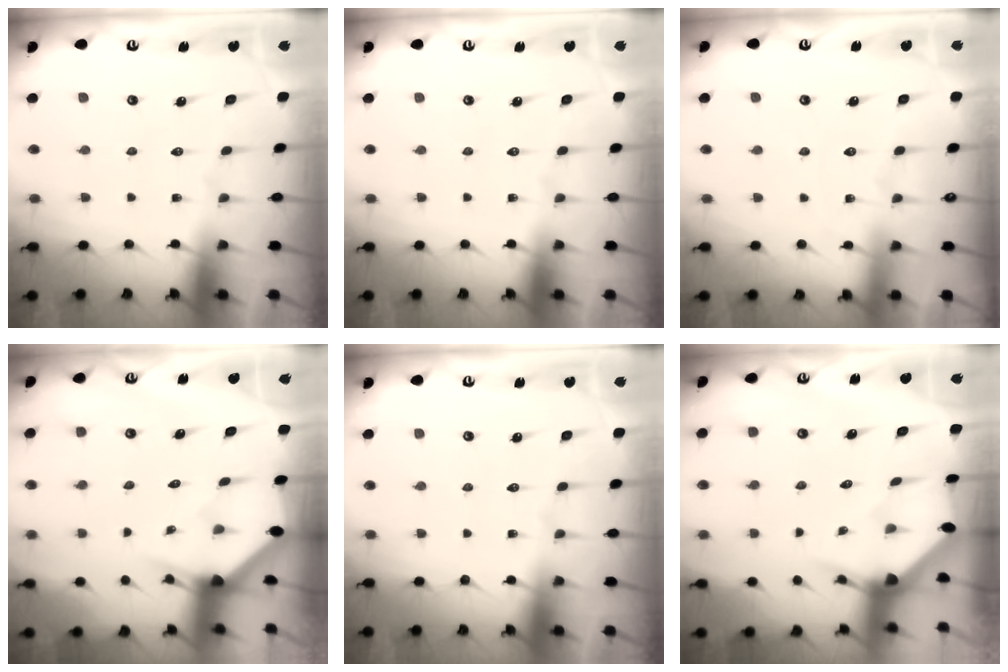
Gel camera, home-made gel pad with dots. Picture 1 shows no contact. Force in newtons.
{"total": 0.0}
{"total": 1.4, "press": 1.3, "slide": 0.3}
{"total": 2.2, "press": 2.2, "slide": 0.1}
{"total": 0.0}
{"total": 2.8, "press": 2.8, "slide": 0.2}